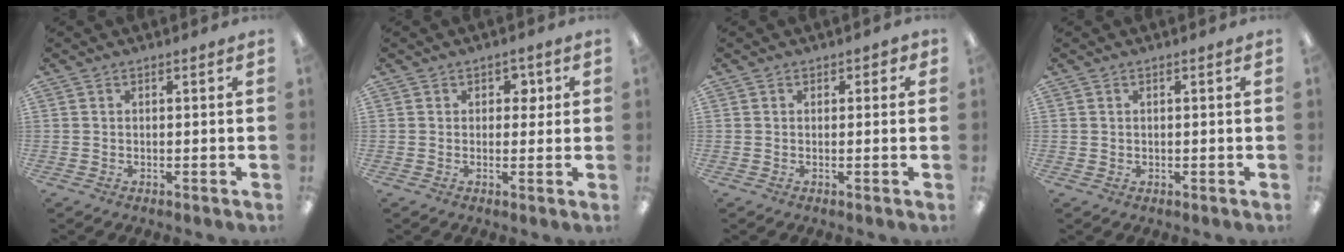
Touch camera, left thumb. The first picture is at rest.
{"total": 3.1, "force": [1.1, 2.3, 1.8], "torque": [-0.014, -0.001, 0.012]}
{"total": 1.3, "force": [0.2, 1.1, 0.7], "torque": [-0.005, 0.003, 0.001]}
{"total": 0.8, "force": [0.3, 0.7, -0.1], "torque": [0.000, 0.006, 0.003]}